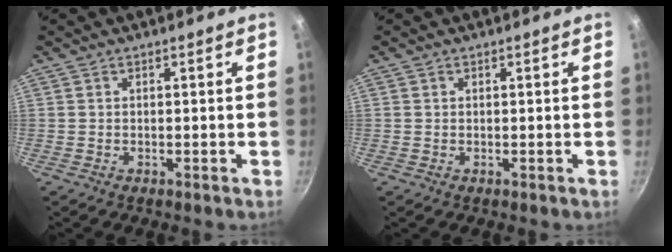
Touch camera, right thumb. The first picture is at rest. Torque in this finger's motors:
{"motor_torque": [-0.05, -0.17, -0.50, 0.22, 0.03]}